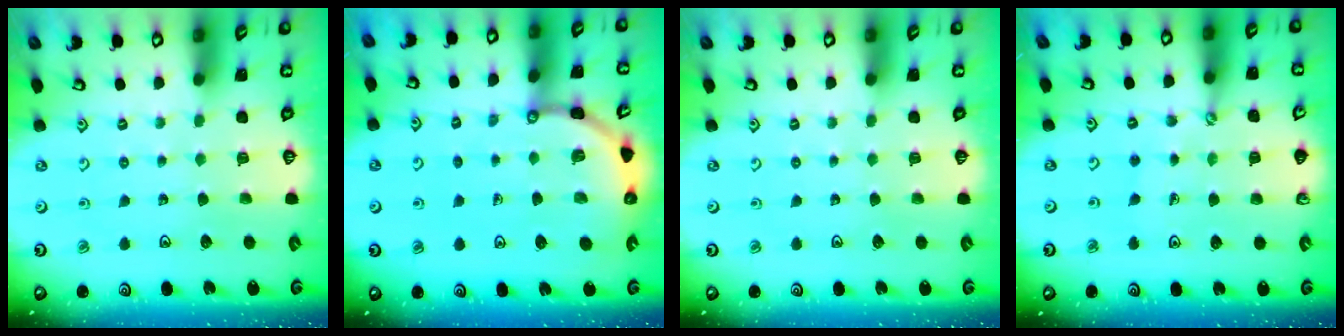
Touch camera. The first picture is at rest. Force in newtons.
{"total": 7.7, "press": 7.6, "slide": 0.9}
{"total": 0.0}
{"total": 2.4, "press": 2.0, "slide": 1.3}